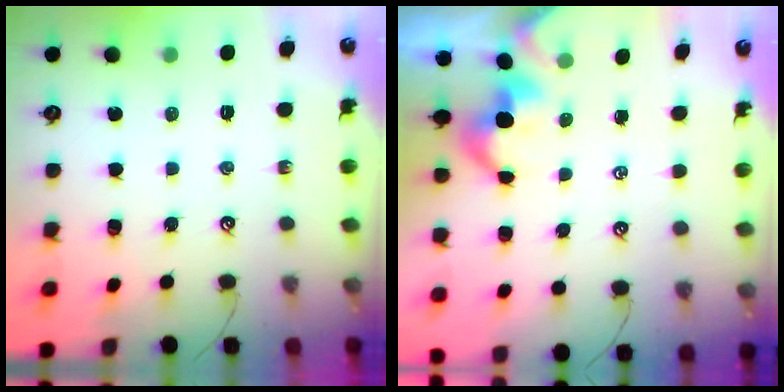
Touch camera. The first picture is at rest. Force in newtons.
{"total": 0.0}